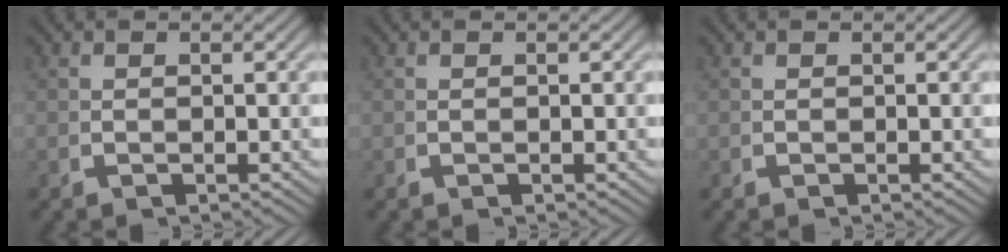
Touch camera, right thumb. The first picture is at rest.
{"total": 0.0}
{"total": 0.0}